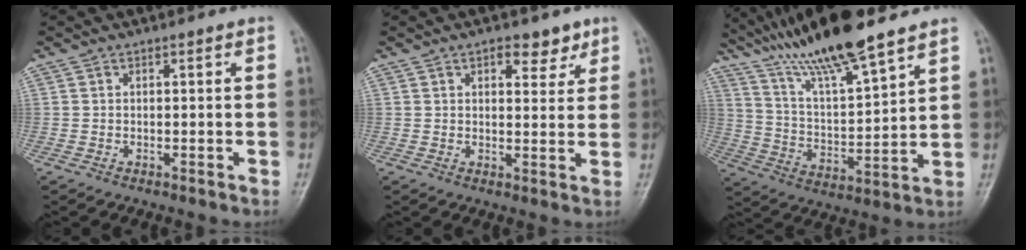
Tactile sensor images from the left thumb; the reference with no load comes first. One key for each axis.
{"total": 5.0, "fx": 3.0, "fy": 2.7, "fz": 2.9, "tx": -0.013, "ty": -0.015, "tz": 0.039}
{"total": 17.6, "fx": 13.7, "fy": 1.9, "fz": 10.9, "tx": -0.187, "ty": -0.058, "tz": 0.255}